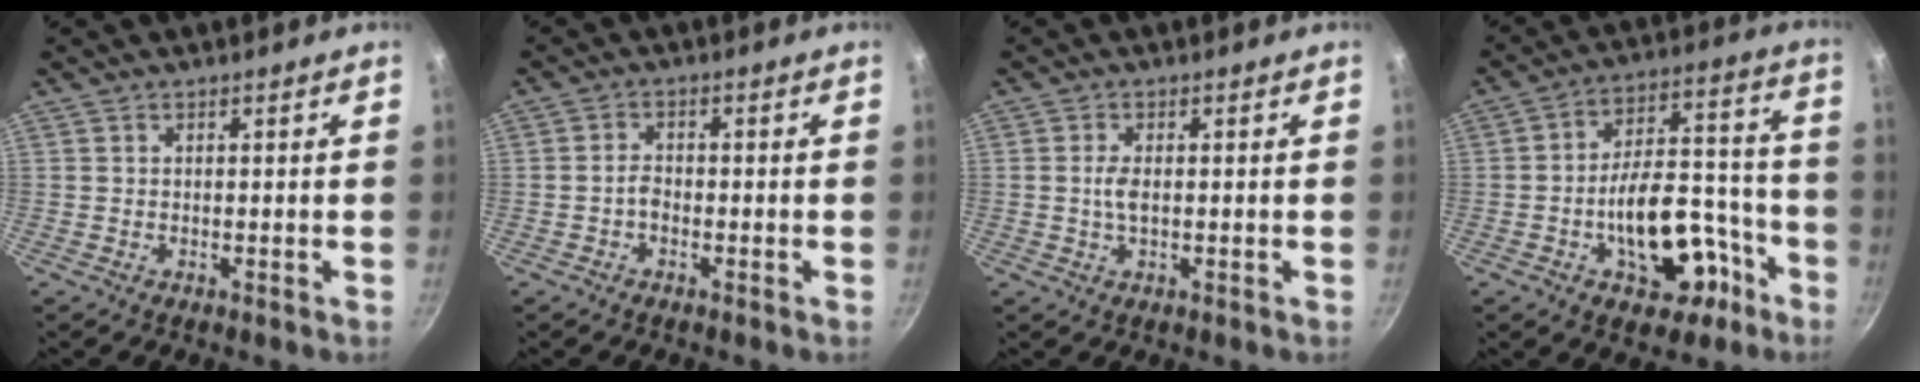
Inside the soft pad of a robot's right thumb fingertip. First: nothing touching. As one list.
[{"total": 2.2, "force": [-1.0, 1.4, 1.4], "torque": [-0.020, 0.017, -0.020]}, {"total": 2.7, "force": [0.0, 1.3, 2.4], "torque": [-0.050, 0.003, -0.003]}, {"total": 17.5, "force": [-7.2, 9.8, 12.6], "torque": [-0.143, 0.074, -0.091]}]